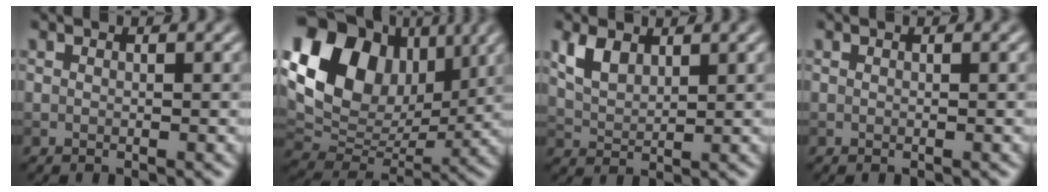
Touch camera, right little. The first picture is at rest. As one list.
[{"total": 13.9, "force": [5.2, 9.6, 8.6], "torque": [-0.171, 0.020, 0.100]}, {"total": 3.1, "force": [1.8, 1.8, 1.9], "torque": [-0.045, 0.001, 0.037]}, {"total": 0.0}]